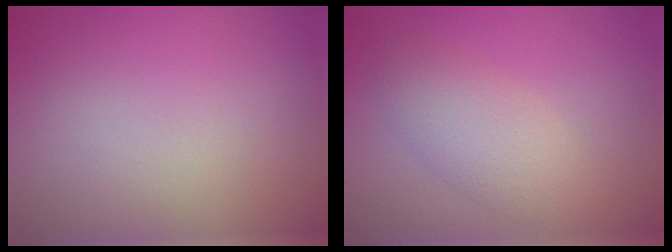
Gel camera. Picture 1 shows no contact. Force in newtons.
{"total": 3.3, "press": 3.3, "slide": 0.3}